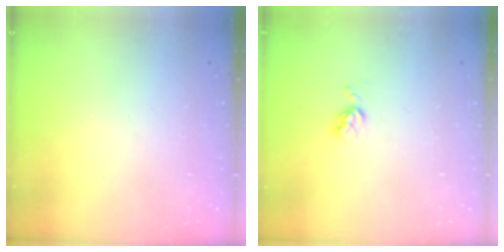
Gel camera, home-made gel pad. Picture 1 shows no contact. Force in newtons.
{"total": 4.4, "press": 4.3, "slide": 0.7}